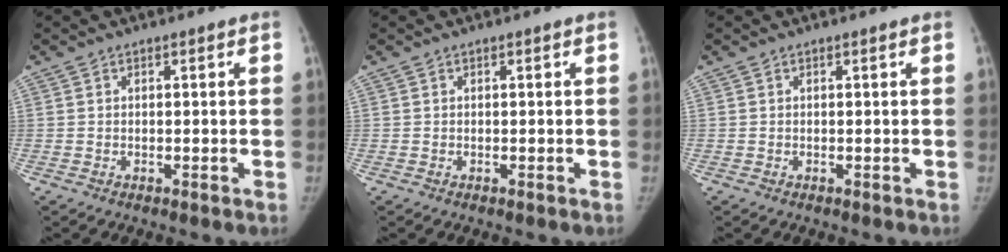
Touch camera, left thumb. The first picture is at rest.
{"total": 0.0}
{"total": 0.0}